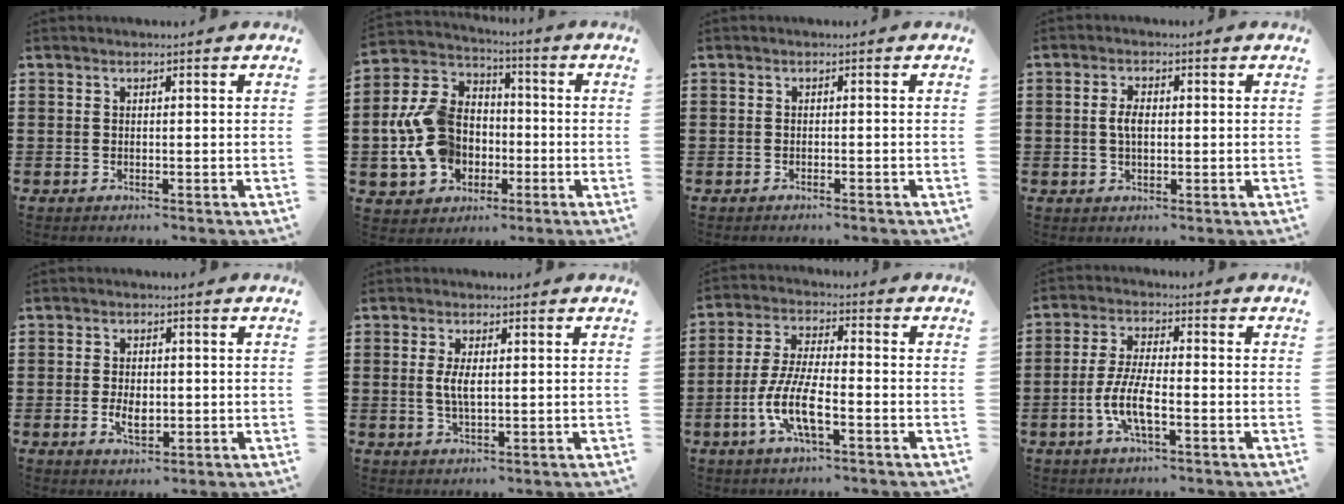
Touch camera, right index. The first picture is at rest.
{"total": 12.0, "force": [-1.8, 9.7, 6.8], "torque": [-0.200, 0.016, -0.038]}
{"total": 0.8, "force": [-0.7, -0.1, 0.1], "torque": [-0.005, -0.001, -0.016]}
{"total": 3.0, "force": [0.1, 1.5, 2.6], "torque": [-0.053, 0.006, -0.001]}
{"total": 3.5, "force": [-0.7, 1.9, 2.9], "torque": [-0.044, -0.001, -0.013]}
{"total": 3.2, "force": [0.2, 1.0, 3.0], "torque": [-0.067, -0.001, 0.000]}
{"total": 8.4, "force": [-3.4, 2.2, 7.4], "torque": [-0.174, -0.017, -0.070]}
{"total": 6.7, "force": [-2.5, 1.7, 6.0], "torque": [-0.140, -0.014, -0.053]}